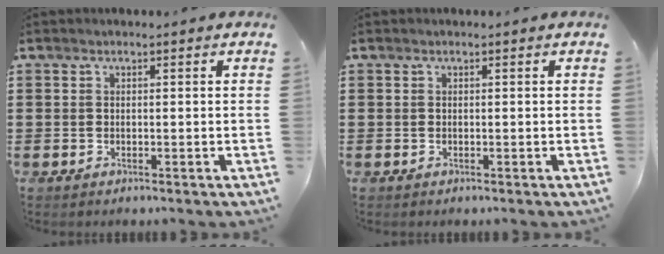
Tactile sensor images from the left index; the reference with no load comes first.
{"total": 0.0}